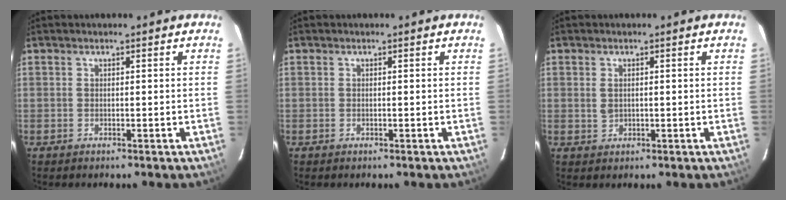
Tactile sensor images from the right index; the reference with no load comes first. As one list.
[{"total": 0.5, "force": [-0.1, 0.2, 0.5], "torque": [-0.010, 0.002, -0.002]}, {"total": 1.9, "force": [0.2, 1.4, 1.2], "torque": [-0.024, 0.002, 0.006]}]